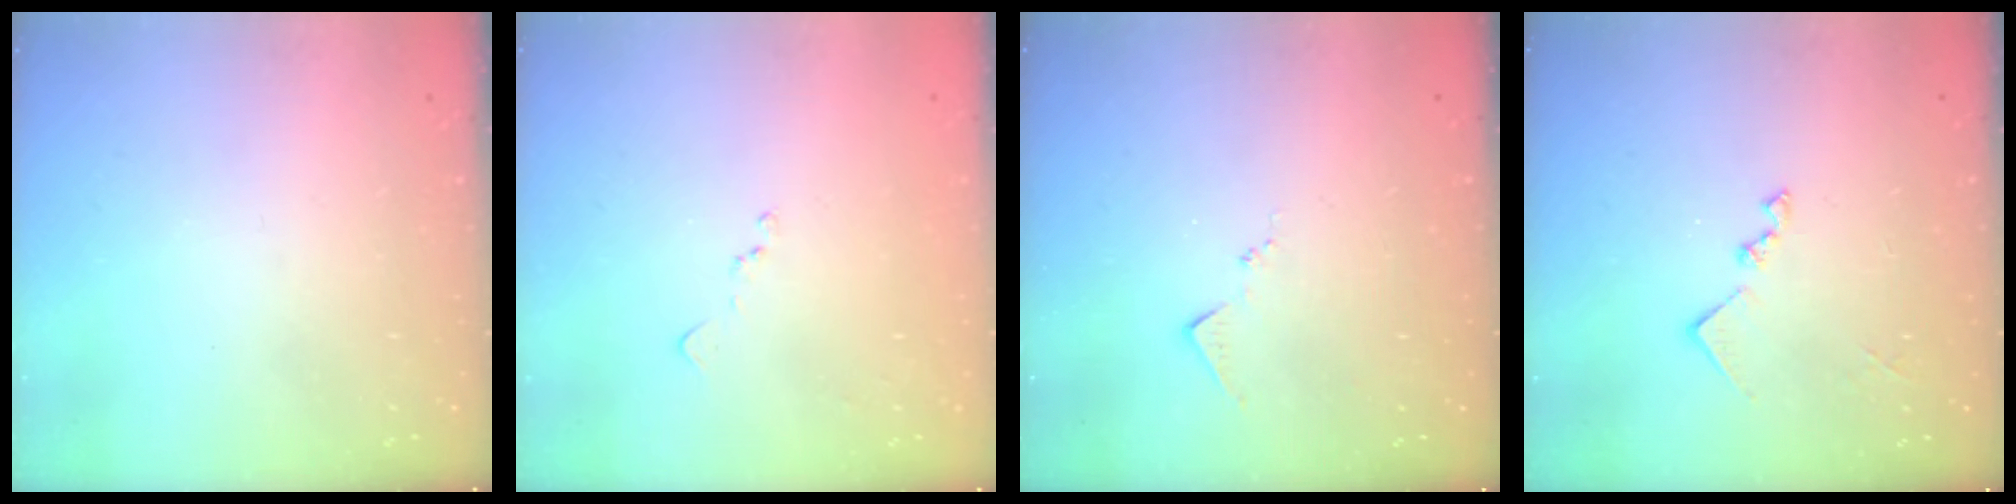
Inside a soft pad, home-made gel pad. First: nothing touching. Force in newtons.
{"total": 7.9, "press": 7.9, "slide": 0.8}
{"total": 8.0, "press": 8.0, "slide": 0.4}
{"total": 9.5, "press": 9.5, "slide": 0.5}